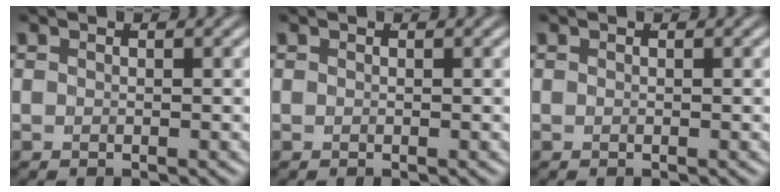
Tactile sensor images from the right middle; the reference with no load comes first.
{"total": 0.0}
{"total": 0.0}